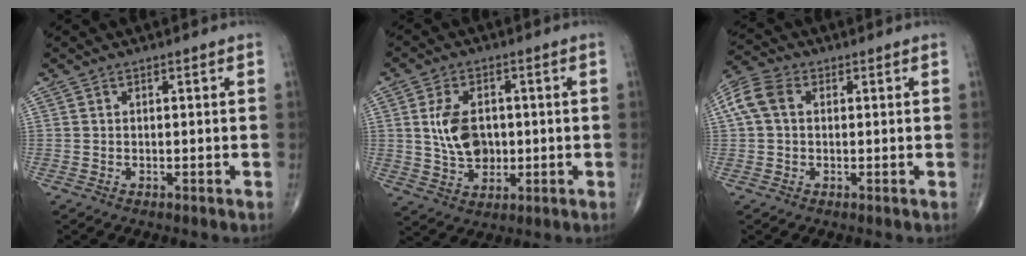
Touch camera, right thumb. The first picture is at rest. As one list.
[{"total": 9.0, "force": [0.8, 6.2, 6.5], "torque": [-0.102, -0.003, 0.022]}, {"total": 6.7, "force": [1.2, 4.7, 4.6], "torque": [-0.108, 0.025, 0.019]}]